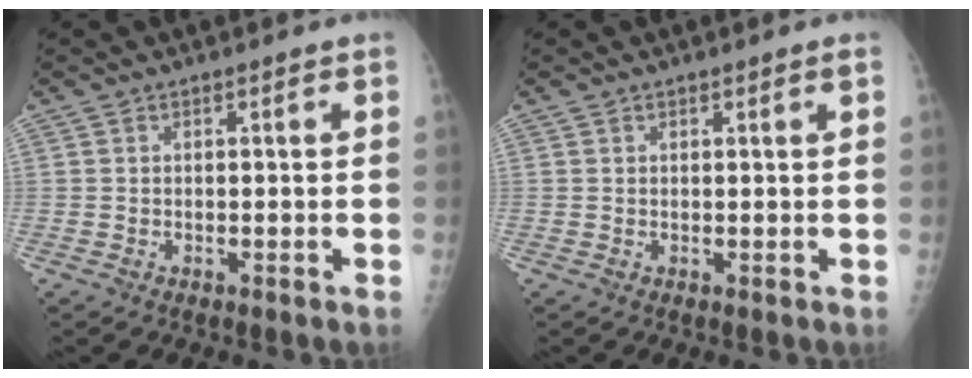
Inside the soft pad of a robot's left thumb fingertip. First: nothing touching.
{"total": 0.6, "force": [0.4, 0.1, 0.3], "torque": [-0.004, -0.003, 0.007]}